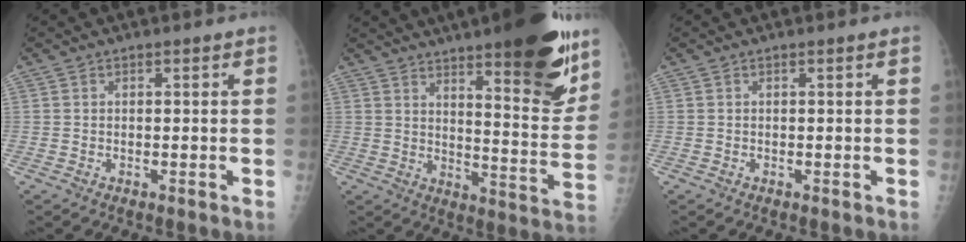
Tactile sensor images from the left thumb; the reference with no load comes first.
{"total": 21.3, "force": [13.6, 4.8, 15.7], "torque": [-0.184, -0.074, 0.195]}
{"total": 0.0}